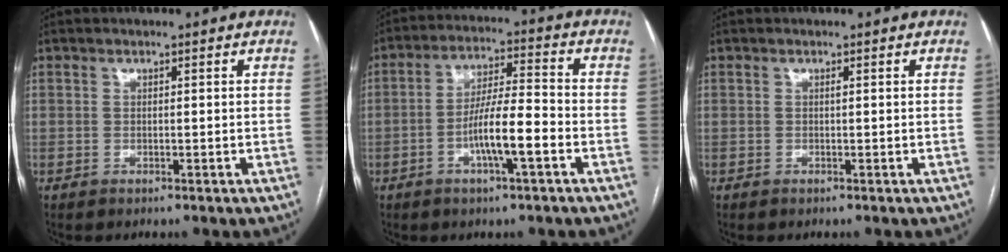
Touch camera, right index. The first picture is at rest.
{"total": 8.7, "force": [-3.2, 0.9, 8.0], "torque": [-0.152, 0.008, -0.055]}
{"total": 0.0}